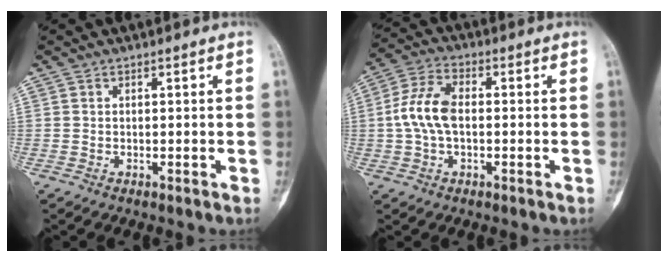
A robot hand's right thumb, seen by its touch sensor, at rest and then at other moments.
{"total": 8.5, "force": [-0.3, 4.8, 7.0], "torque": [-0.149, 0.022, -0.013]}